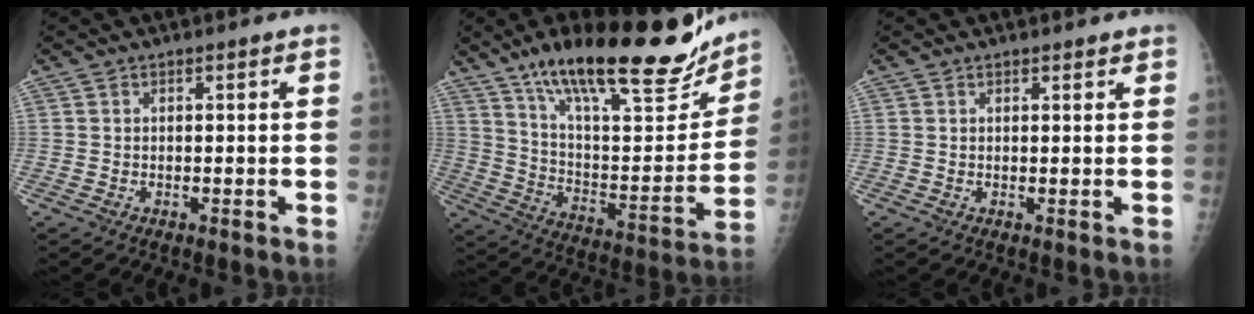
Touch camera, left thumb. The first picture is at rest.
{"total": 28.8, "force": [20.3, 8.3, 18.6], "torque": [-0.249, -0.074, 0.324]}
{"total": 1.1, "force": [0.9, 0.5, 0.3], "torque": [0.003, -0.005, 0.011]}